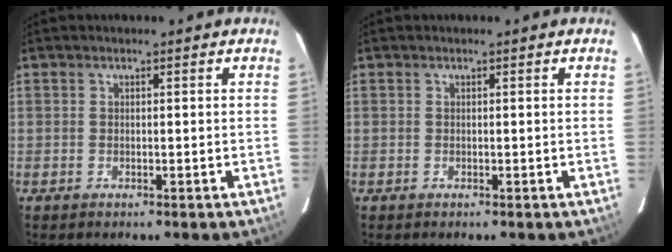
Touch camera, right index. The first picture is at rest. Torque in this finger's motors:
{"motor_torque": [0.00, 0.00, 0.00, 0.00]}